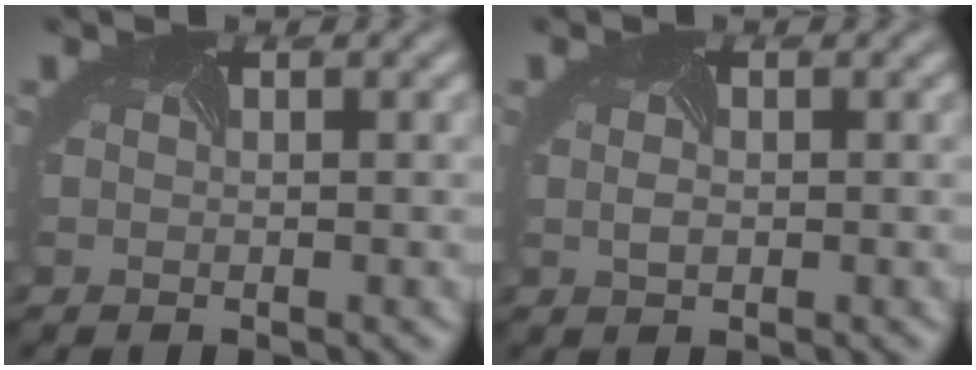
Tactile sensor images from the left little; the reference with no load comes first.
{"total": 1.0, "force": [0.0, 0.8, 0.7], "torque": [-0.025, 0.000, 0.008]}